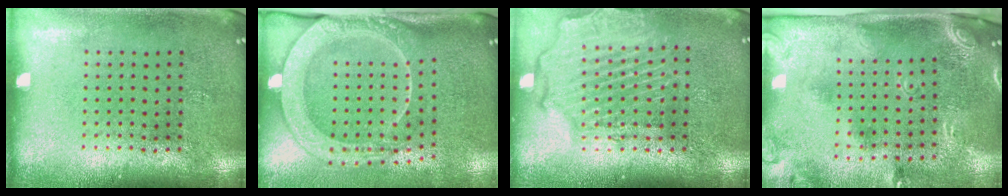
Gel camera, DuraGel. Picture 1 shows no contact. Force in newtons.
{"total": 2.8, "press": 2.1, "slide": 1.8}
{"total": 2.4, "press": 2.2, "slide": 0.9}
{"total": 2.7, "press": 1.8, "slide": 2.1}